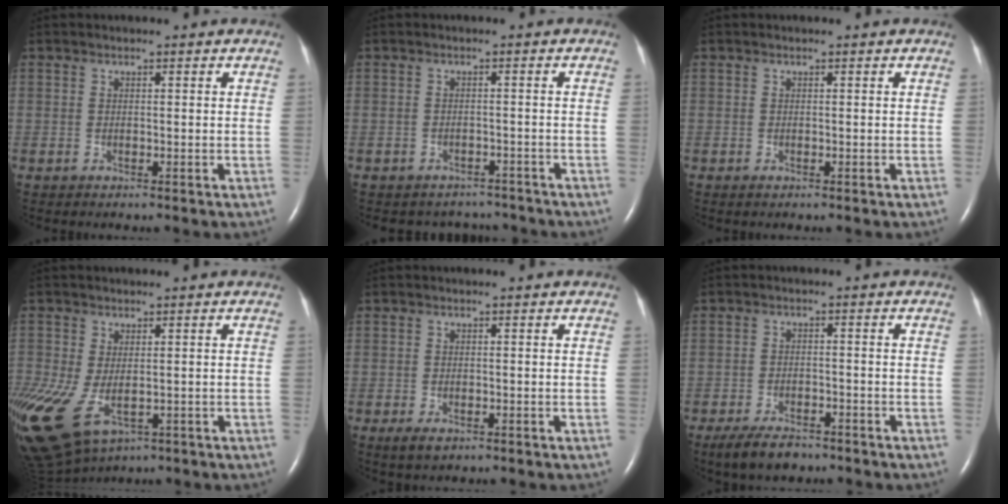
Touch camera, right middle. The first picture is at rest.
{"total": 4.0, "force": [-3.7, 1.6, -0.7], "torque": [0.005, 0.013, -0.044]}
{"total": 0.0}
{"total": 15.5, "force": [-6.2, 10.1, 9.9], "torque": [-0.288, -0.027, -0.089]}
{"total": 1.6, "force": [-0.7, 0.7, 1.2], "torque": [-0.025, -0.003, -0.007]}
{"total": 5.1, "force": [-3.9, 1.9, 2.6], "torque": [-0.053, -0.005, -0.064]}